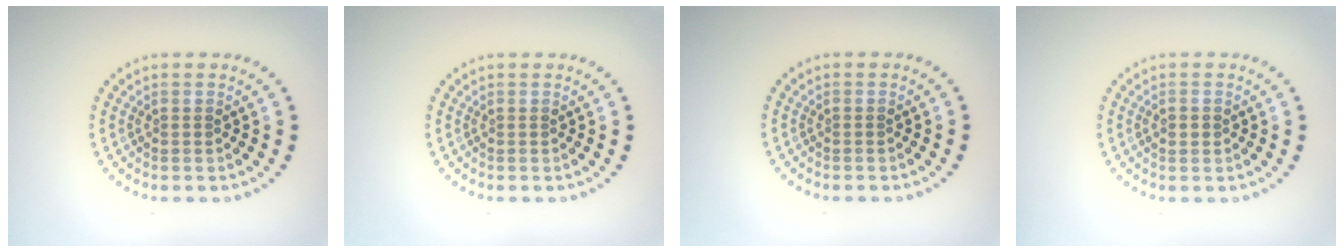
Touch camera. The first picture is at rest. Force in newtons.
{"total": 0.0}
{"total": 0.0}
{"total": 1.4, "press": 1.4, "slide": 0.1}